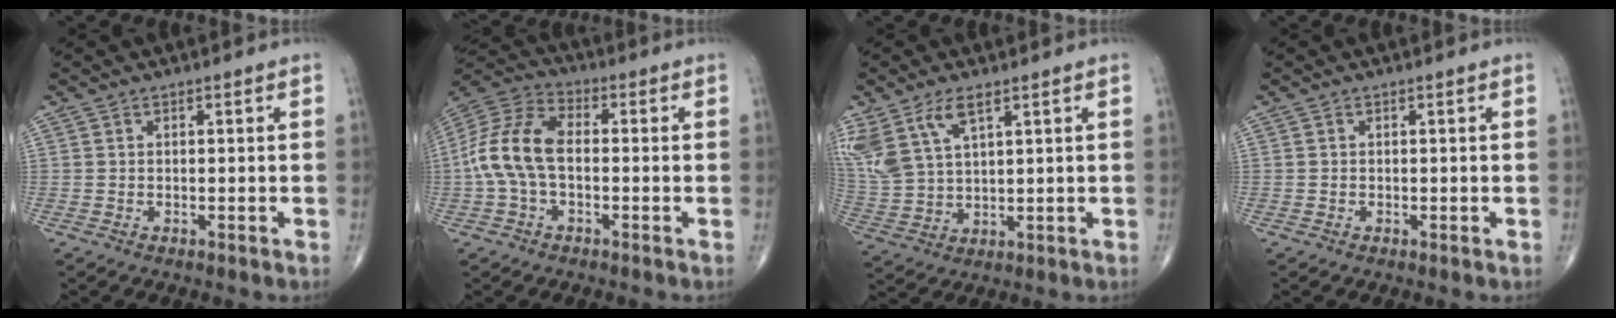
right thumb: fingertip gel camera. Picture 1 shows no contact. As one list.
[{"total": 12.6, "force": [-1.0, 7.3, 10.1], "torque": [-0.214, 0.036, -0.027]}, {"total": 11.8, "force": [6.4, 5.7, 8.2], "torque": [-0.187, -0.012, 0.139]}, {"total": 0.0}]